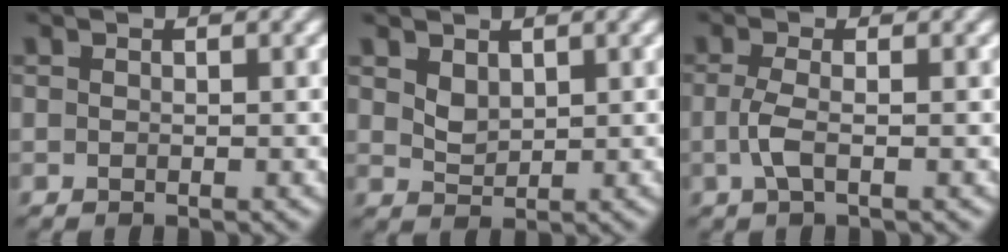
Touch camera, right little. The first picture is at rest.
{"total": 1.6, "force": [1.1, 0.7, 0.9], "torque": [-0.019, -0.012, 0.033]}
{"total": 1.9, "force": [-0.6, -0.3, 1.7], "torque": [-0.037, -0.009, -0.006]}